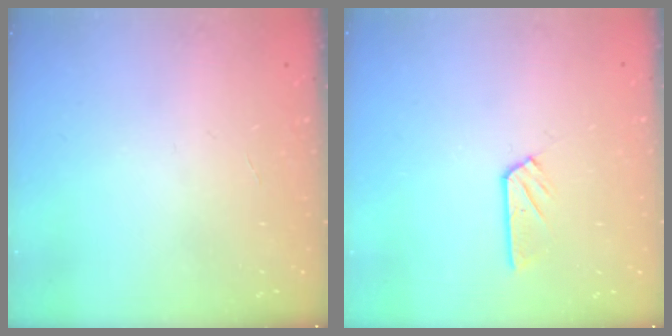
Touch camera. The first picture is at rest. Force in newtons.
{"total": 4.8, "press": 4.8, "slide": 0.4}